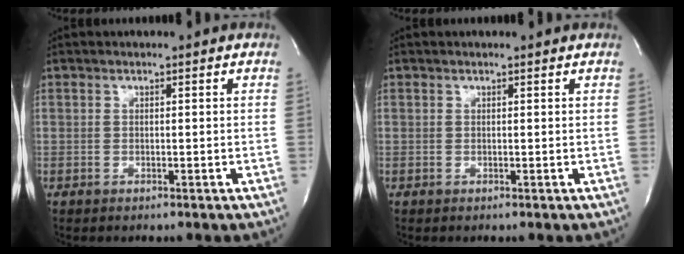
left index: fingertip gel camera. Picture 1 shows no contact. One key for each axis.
{"total": 1.0, "fx": 1.0, "fy": 0.0, "fz": 0.2, "tx": -0.010, "ty": 0.002, "tz": 0.009}